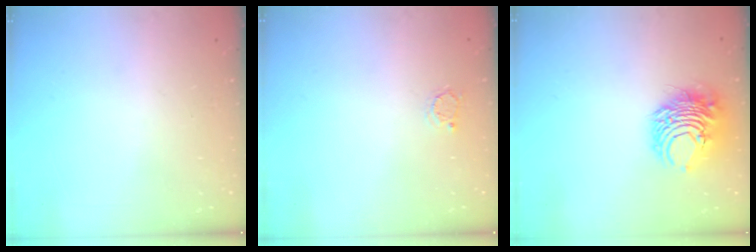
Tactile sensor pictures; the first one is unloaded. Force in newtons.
{"total": 2.0, "press": 2.0, "slide": 0.4}
{"total": 10.7, "press": 10.6, "slide": 1.6}